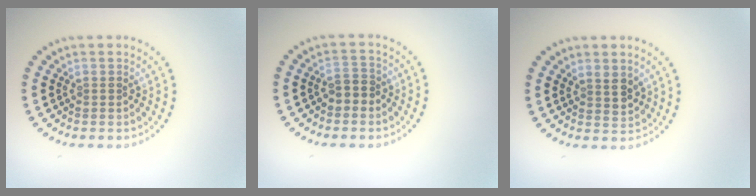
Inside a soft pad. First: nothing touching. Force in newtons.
{"total": 1.8, "press": 1.7, "slide": 0.6}
{"total": 1.9, "press": 1.7, "slide": 0.9}